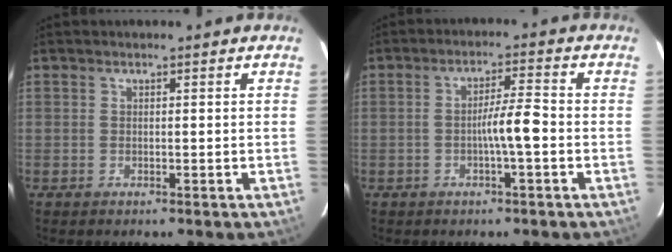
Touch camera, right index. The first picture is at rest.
{"total": 5.0, "force": [-1.3, 0.1, 4.8], "torque": [-0.082, 0.009, -0.021]}